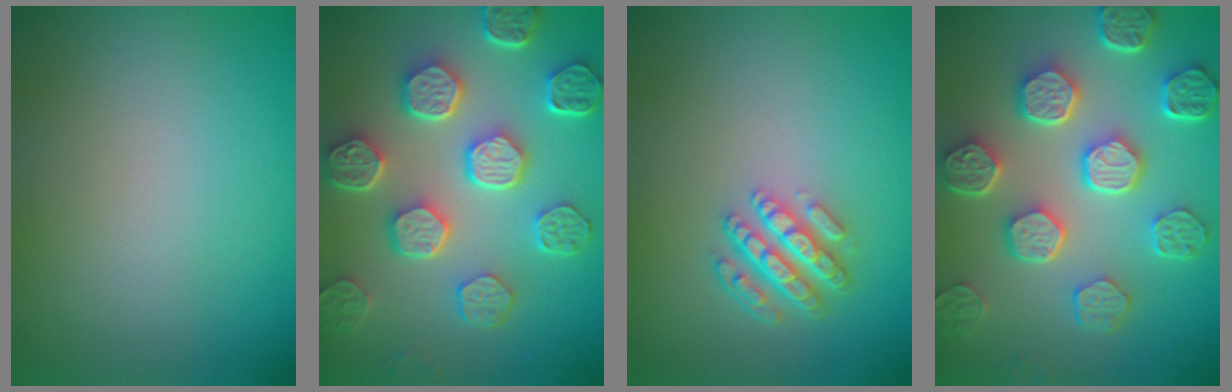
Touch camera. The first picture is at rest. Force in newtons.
{"total": 7.8, "press": 5.9, "slide": 5.1}
{"total": 4.5, "press": 3.4, "slide": 3.0}
{"total": 7.7, "press": 5.8, "slide": 5.1}